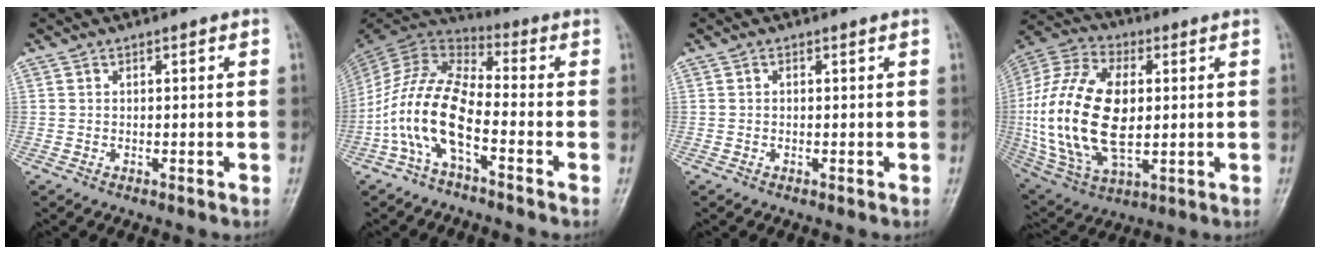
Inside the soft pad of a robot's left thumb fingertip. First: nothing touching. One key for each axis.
{"total": 13.2, "fx": -4.8, "fy": 5.6, "fz": 11.0, "tx": -0.231, "ty": 0.048, "tz": -0.103}
{"total": 0.0}
{"total": 23.0, "fx": 0.7, "fy": 12.6, "fz": 19.2, "tx": -0.402, "ty": -0.004, "tz": 0.017}